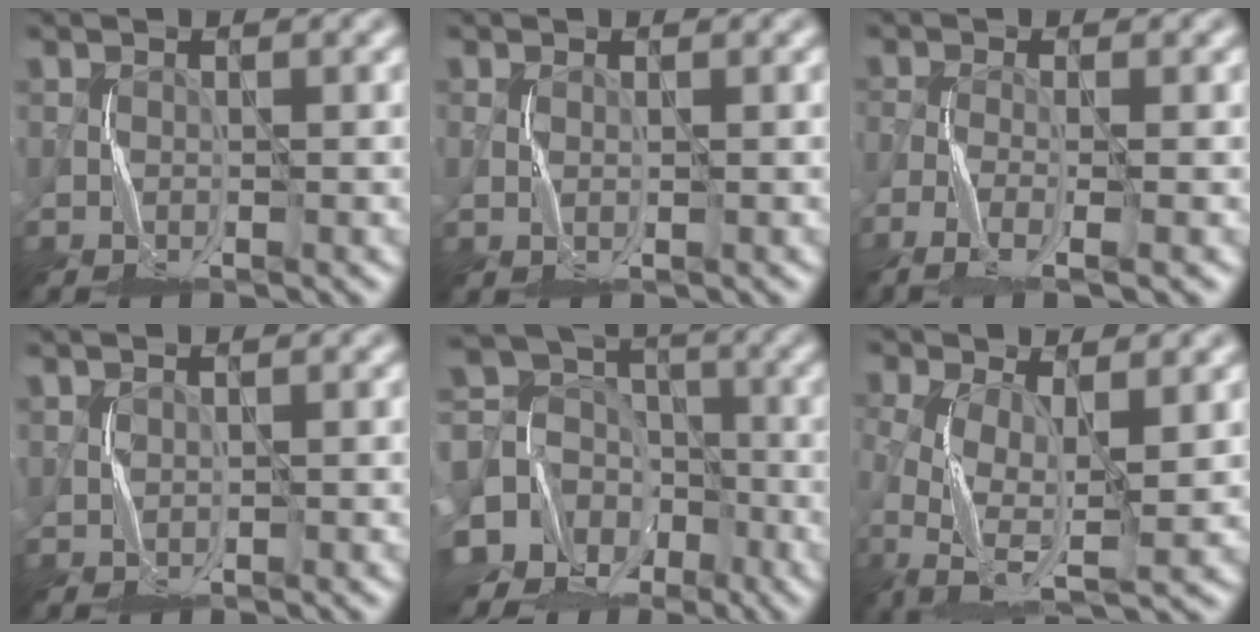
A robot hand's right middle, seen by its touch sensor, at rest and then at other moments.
{"total": 0.0}
{"total": 3.6, "force": [-3.0, 0.5, 1.9], "torque": [-0.041, -0.007, -0.065]}
{"total": 0.9, "force": [0.6, 0.0, -0.6], "torque": [0.009, 0.000, 0.016]}
{"total": 13.2, "force": [-6.0, 11.3, 3.1], "torque": [-0.115, -0.020, -0.111]}
{"total": 5.7, "force": [-1.1, 2.7, 4.9], "torque": [-0.117, -0.009, -0.025]}